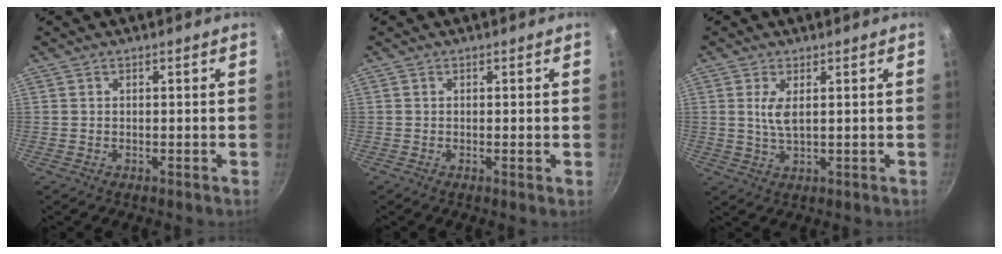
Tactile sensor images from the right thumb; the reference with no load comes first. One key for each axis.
{"total": 0.6, "fx": -0.1, "fy": 0.0, "fz": 0.6, "tx": -0.011, "ty": -0.003, "tz": -0.004}
{"total": 3.8, "fx": 1.0, "fy": 1.5, "fz": 3.3, "tx": -0.068, "ty": -0.008, "tz": 0.020}